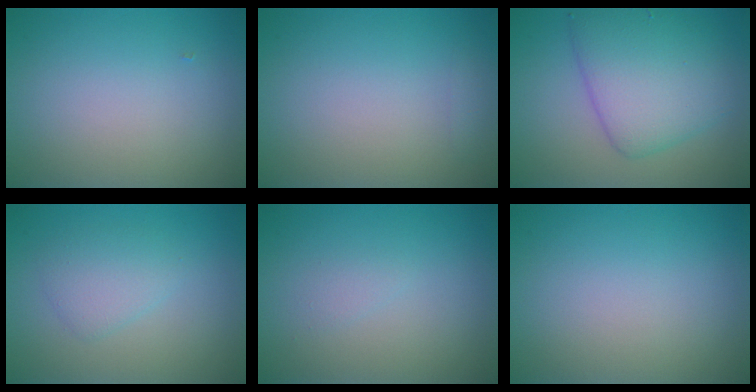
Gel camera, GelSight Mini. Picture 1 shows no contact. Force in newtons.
{"total": 0.7, "press": 0.7, "slide": 0.1}
{"total": 6.4, "press": 6.3, "slide": 0.2}
{"total": 2.2, "press": 2.2, "slide": 0.0}
{"total": 0.7, "press": 0.7, "slide": 0.1}
{"total": 0.0}